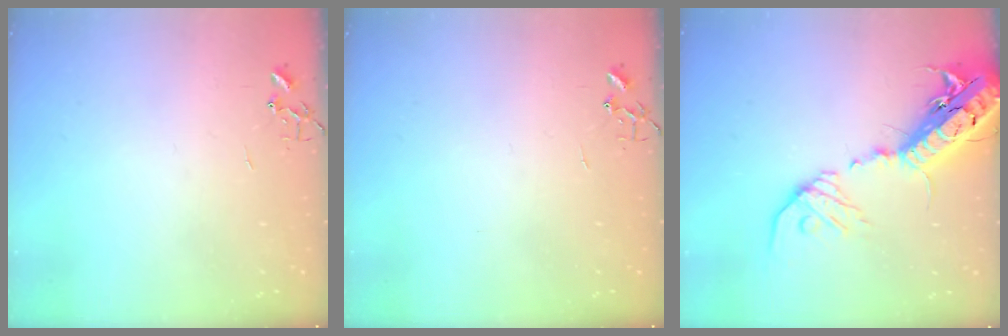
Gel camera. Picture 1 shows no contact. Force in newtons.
{"total": 0.0}
{"total": 23.9, "press": 23.3, "slide": 5.5}